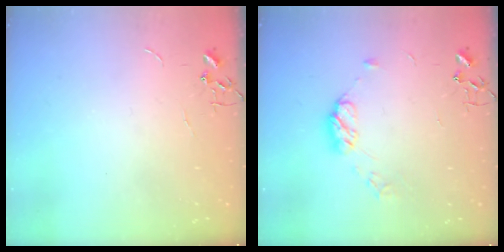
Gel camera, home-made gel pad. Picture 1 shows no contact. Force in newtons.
{"total": 8.0, "press": 8.0, "slide": 0.5}